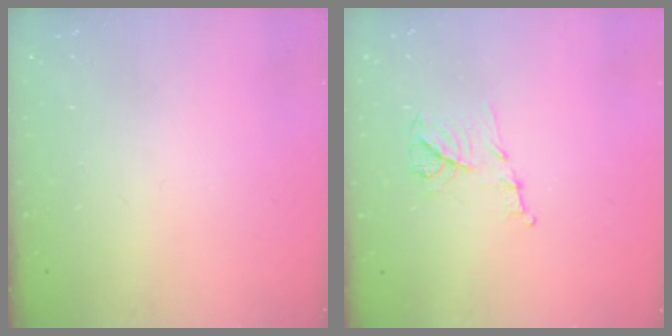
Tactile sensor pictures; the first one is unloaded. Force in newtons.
{"total": 8.8, "press": 8.7, "slide": 1.0}